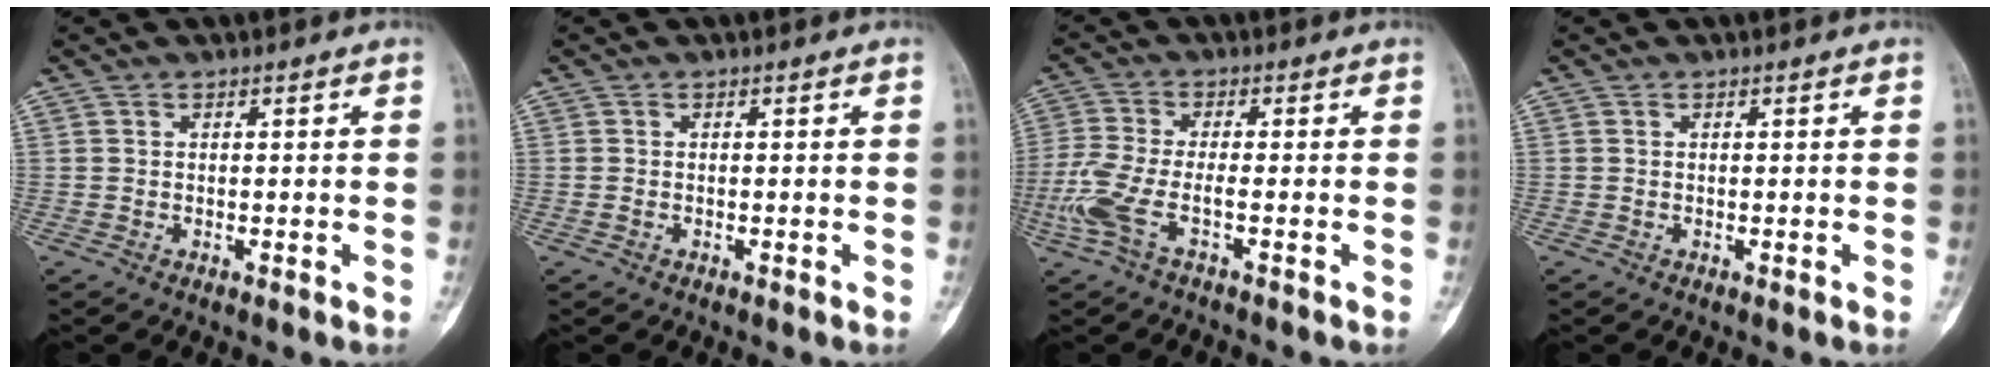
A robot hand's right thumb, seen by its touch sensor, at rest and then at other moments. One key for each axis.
{"total": 0.7, "fx": -0.3, "fy": 0.5, "fz": 0.5, "tx": -0.021, "ty": 0.005, "tz": -0.004}
{"total": 8.0, "fx": -3.3, "fy": 2.4, "fz": 6.9, "tx": -0.186, "ty": 0.010, "tz": -0.069}
{"total": 0.0}